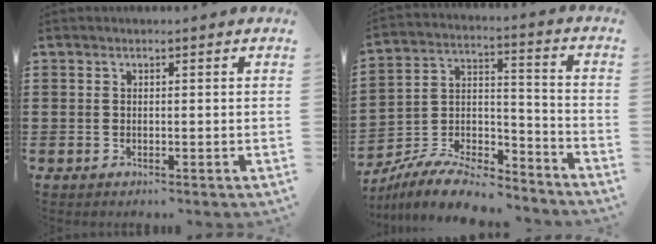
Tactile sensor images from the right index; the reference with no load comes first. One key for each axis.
{"total": 9.0, "fx": -8.1, "fy": 2.3, "fz": 3.3, "tx": -0.064, "ty": 0.021, "tz": -0.157}